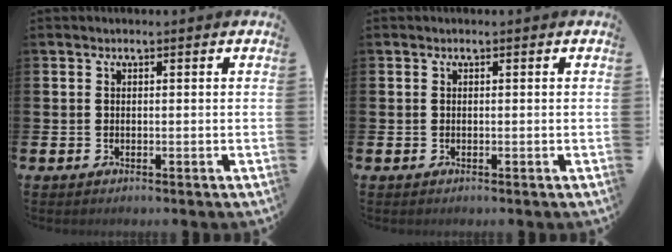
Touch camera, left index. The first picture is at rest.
{"total": 0.0}